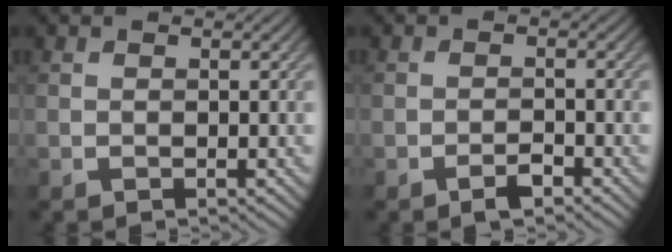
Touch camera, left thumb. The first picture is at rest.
{"total": 1.7, "force": [-1.2, 0.5, 1.1], "torque": [-0.017, 0.003, -0.024]}